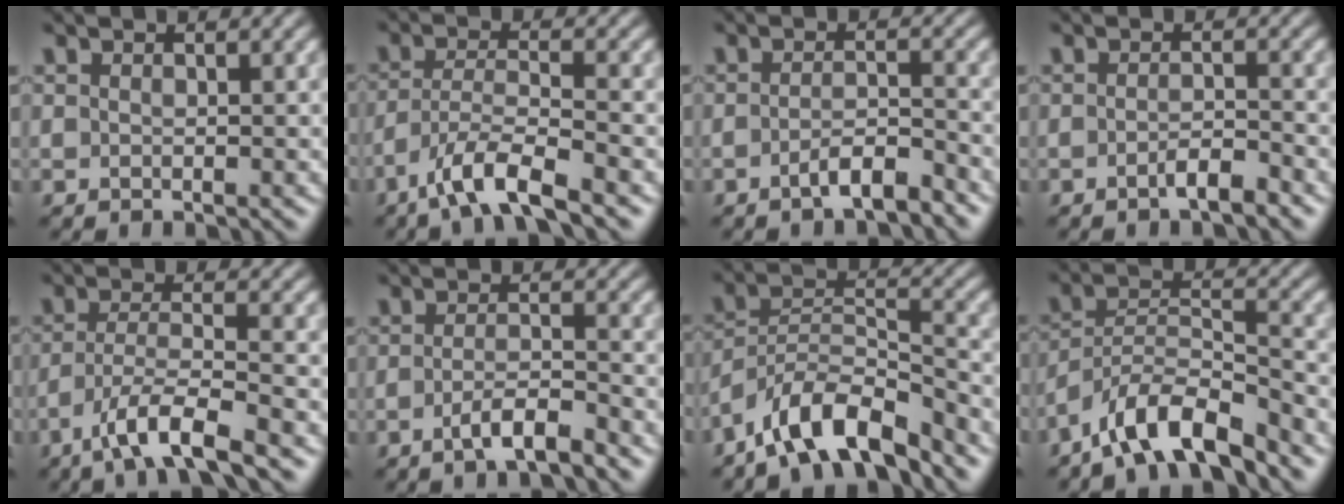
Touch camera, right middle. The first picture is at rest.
{"total": 5.4, "force": [-3.7, 1.0, 3.8], "torque": [-0.071, 0.002, -0.075]}
{"total": 2.6, "force": [-1.7, 0.6, 1.9], "torque": [-0.034, 0.009, -0.033]}
{"total": 1.8, "force": [-1.0, 0.4, 1.5], "torque": [-0.026, 0.008, -0.020]}
{"total": 5.6, "force": [-3.6, 1.1, 4.2], "torque": [-0.077, 0.002, -0.069]}
{"total": 3.0, "force": [-1.8, 0.6, 2.3], "torque": [-0.041, 0.007, -0.039]}
{"total": 7.7, "force": [-6.0, 2.5, 4.2], "torque": [-0.072, 0.005, -0.116]}
{"total": 7.1, "force": [-5.6, 1.9, 3.9], "torque": [-0.070, 0.007, -0.106]}